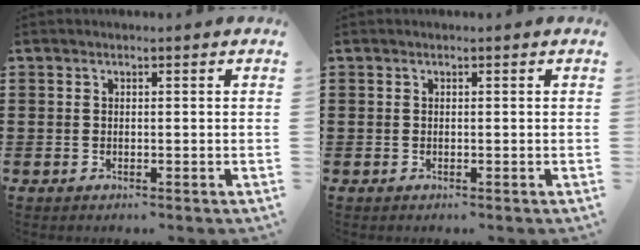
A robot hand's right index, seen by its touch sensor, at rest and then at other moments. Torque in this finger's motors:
{"motor_torque": [0.00, 0.00, 0.00, 0.00]}